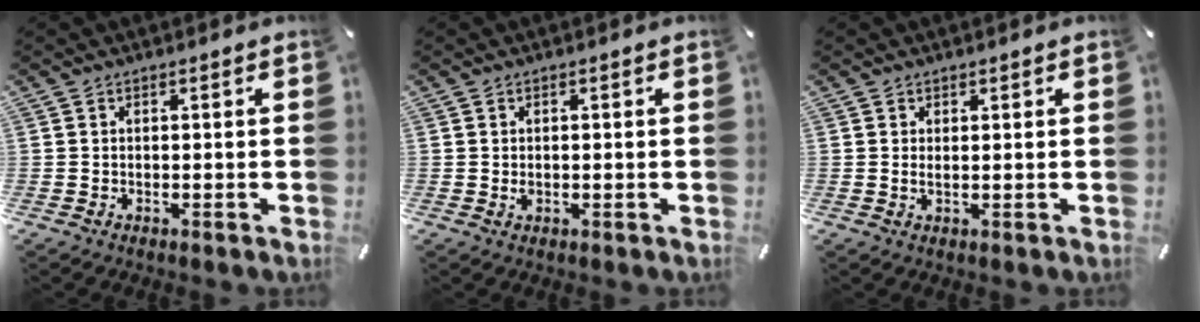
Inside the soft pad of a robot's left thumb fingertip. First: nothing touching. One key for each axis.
{"total": 1.0, "fx": -0.1, "fy": 0.5, "fz": 0.8, "tx": -0.019, "ty": 0.000, "tz": -0.002}
{"total": 1.1, "fx": 0.4, "fy": 0.4, "fz": 1.0, "tx": -0.012, "ty": -0.004, "tz": 0.006}